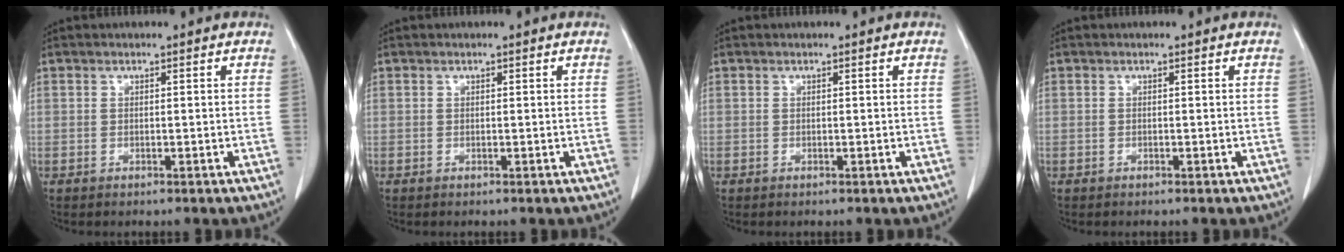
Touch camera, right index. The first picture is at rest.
{"total": 0.0}
{"total": 0.0}
{"total": 0.0}